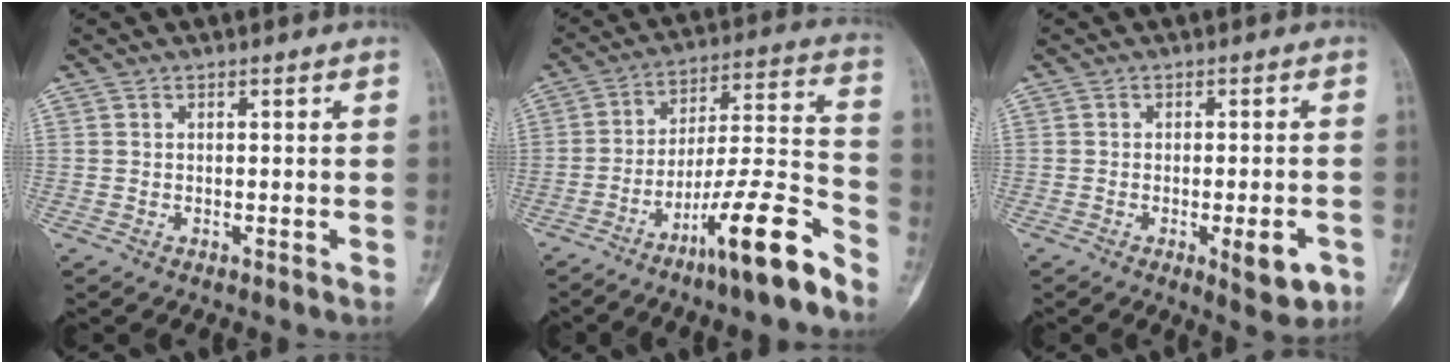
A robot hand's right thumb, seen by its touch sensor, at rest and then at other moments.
{"total": 16.5, "force": [-10.9, 1.9, 12.3], "torque": [-0.201, 0.084, -0.180]}
{"total": 6.5, "force": [-2.5, 2.1, 5.6], "torque": [-0.060, 0.003, -0.025]}